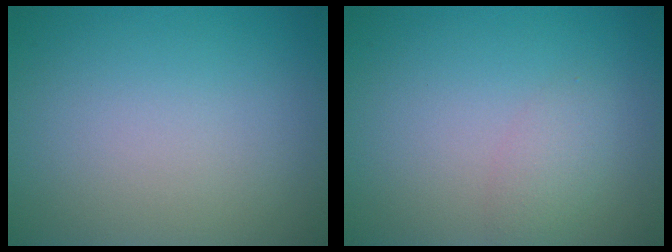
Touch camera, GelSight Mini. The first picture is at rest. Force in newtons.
{"total": 1.6, "press": 1.6, "slide": 0.1}